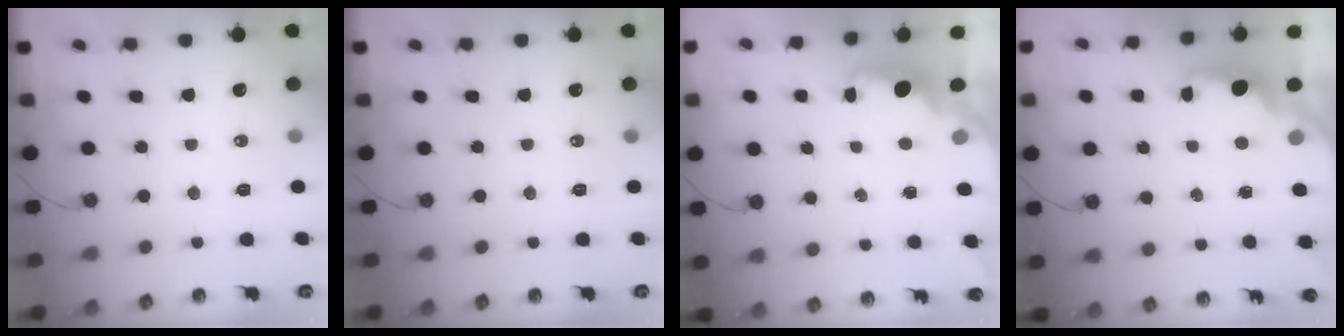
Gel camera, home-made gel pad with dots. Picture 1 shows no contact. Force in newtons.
{"total": 0.0}
{"total": 2.1, "press": 1.9, "slide": 0.8}
{"total": 2.5, "press": 2.4, "slide": 0.8}